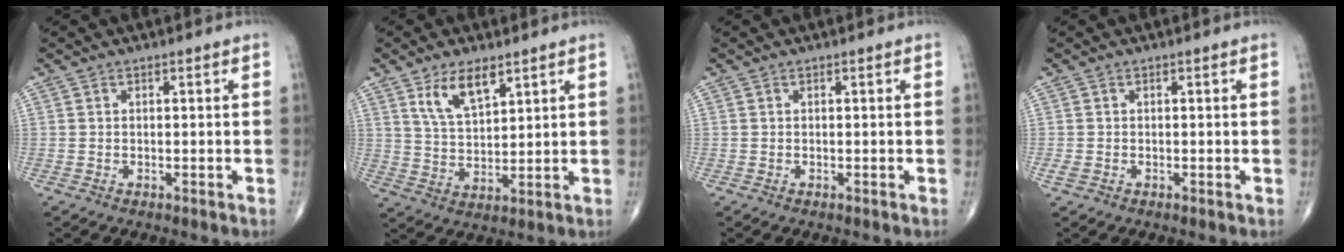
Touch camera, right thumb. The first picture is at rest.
{"total": 8.0, "force": [4.7, 3.4, 5.4], "torque": [-0.088, -0.028, 0.095]}
{"total": 0.0}
{"total": 1.2, "force": [-0.3, 0.9, 0.8], "torque": [-0.019, -0.004, -0.005]}